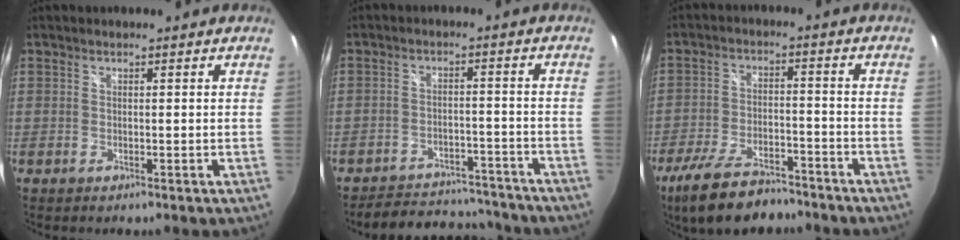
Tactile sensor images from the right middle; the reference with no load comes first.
{"total": 15.1, "force": [-13.5, 5.0, 4.4], "torque": [-0.097, 0.021, -0.169]}
{"total": 13.7, "force": [-10.6, 5.0, 7.1], "torque": [-0.160, -0.018, -0.183]}